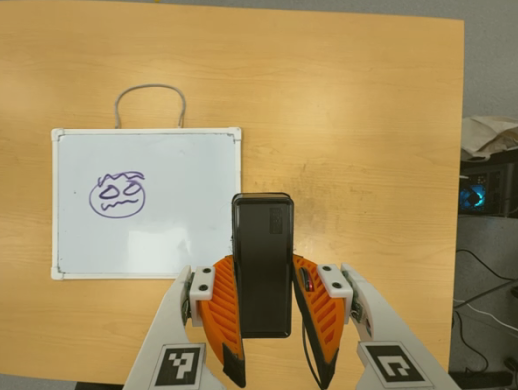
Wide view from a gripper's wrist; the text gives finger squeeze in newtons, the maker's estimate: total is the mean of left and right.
{"total": 4.5, "left": 3.4, "right": 5.7}